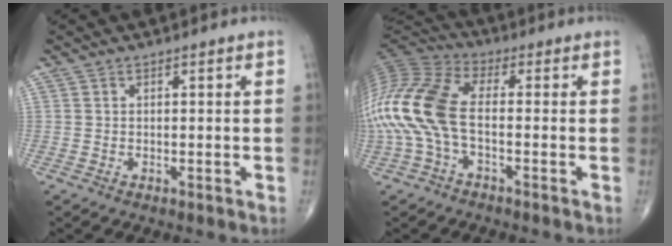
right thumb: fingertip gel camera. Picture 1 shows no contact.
{"total": 16.3, "force": [-2.2, 7.9, 14.0], "torque": [-0.323, 0.031, -0.049]}